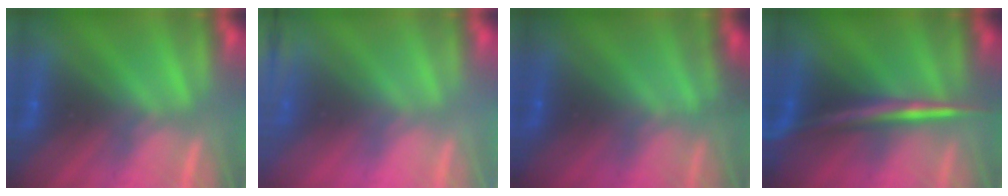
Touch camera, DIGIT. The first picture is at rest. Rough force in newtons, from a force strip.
{"total": 2.7}
{"total": 4.6}
{"total": 2.9}